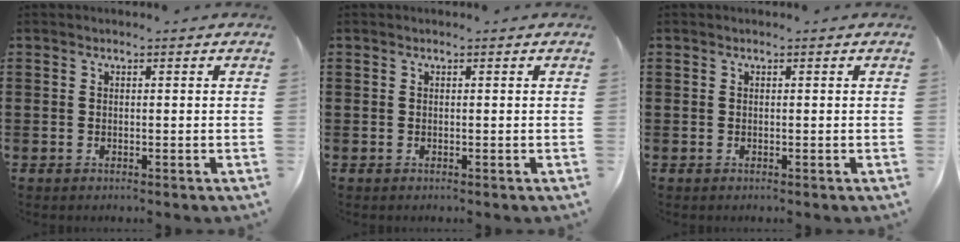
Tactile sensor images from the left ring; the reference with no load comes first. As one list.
[{"total": 0.0}, {"total": 0.0}]